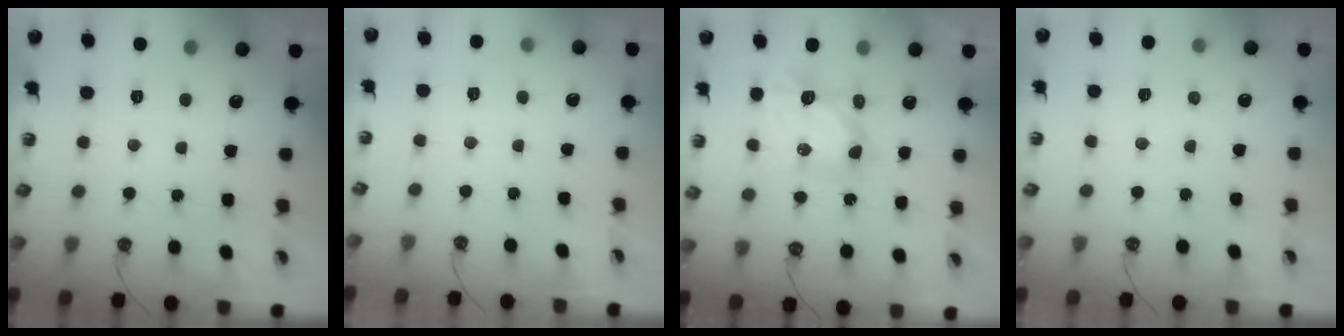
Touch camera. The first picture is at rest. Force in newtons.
{"total": 2.6, "press": 2.6, "slide": 0.4}
{"total": 6.8, "press": 6.8, "slide": 0.1}
{"total": 4.1, "press": 4.1, "slide": 0.6}